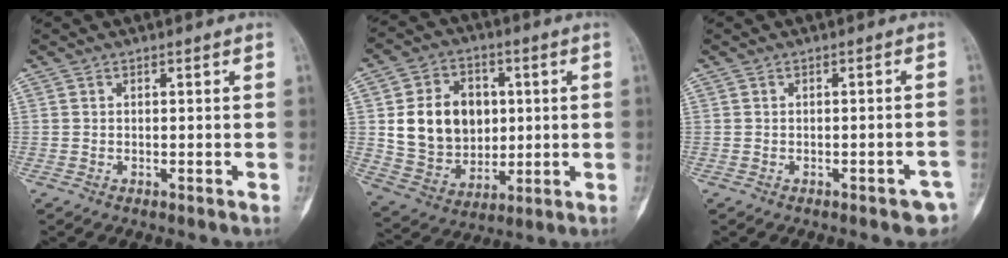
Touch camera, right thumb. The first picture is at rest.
{"total": 15.9, "force": [2.2, 12.8, 9.2], "torque": [-0.117, -0.002, 0.053]}
{"total": 3.9, "force": [-2.4, 1.5, 2.8], "torque": [-0.024, 0.014, -0.024]}